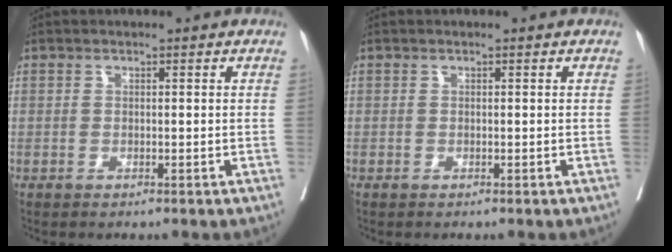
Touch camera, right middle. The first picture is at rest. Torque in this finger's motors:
{"motor_torque": [0.02, 0.16, 0.00, 0.00]}